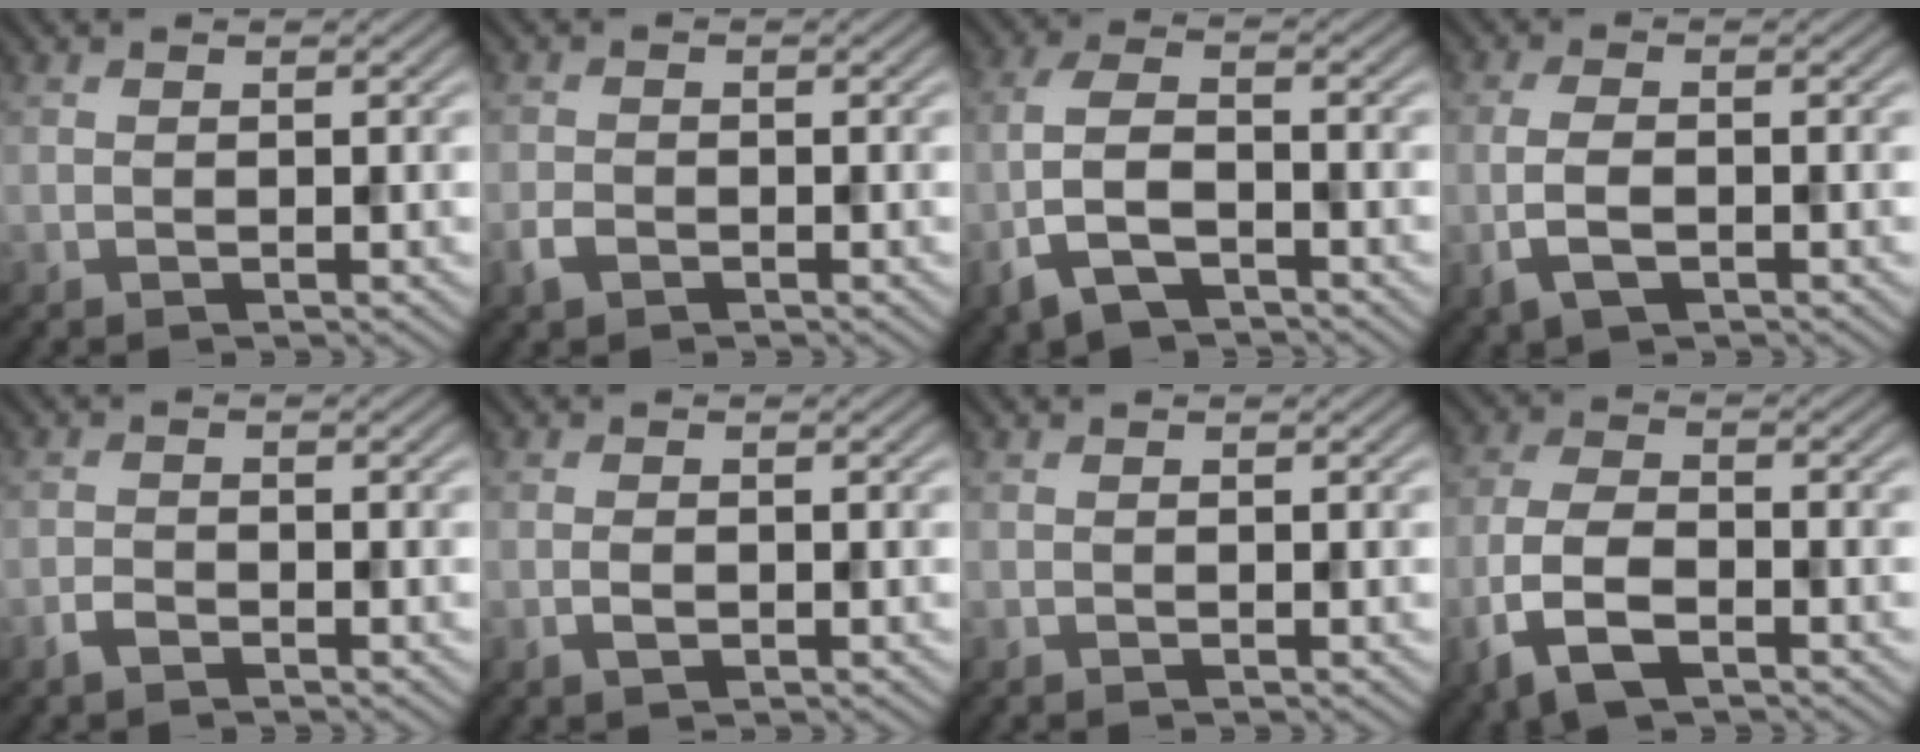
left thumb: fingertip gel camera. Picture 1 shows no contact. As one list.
[{"total": 1.9, "force": [-1.1, 1.2, 0.9], "torque": [-0.022, -0.003, -0.027]}, {"total": 6.8, "force": [-3.5, 2.8, 5.1], "torque": [-0.119, -0.001, -0.078]}, {"total": 3.9, "force": [-1.4, 1.6, 3.3], "torque": [-0.079, -0.004, -0.033]}, {"total": 1.6, "force": [-1.2, 0.8, 0.8], "torque": [-0.016, 0.000, -0.027]}, {"total": 1.4, "force": [-0.4, 0.7, 1.2], "torque": [-0.023, 0.001, -0.009]}, {"total": 0.0}, {"total": 7.5, "force": [-3.7, 3.5, 5.5], "torque": [-0.128, -0.006, -0.082]}]